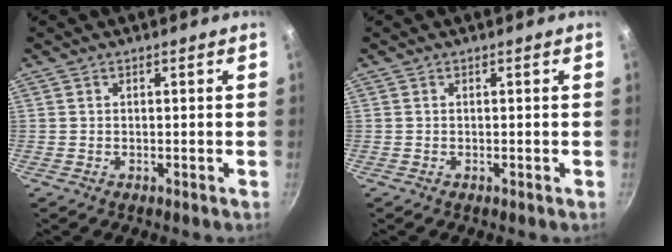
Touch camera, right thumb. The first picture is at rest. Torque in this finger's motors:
{"motor_torque": [0.01, -0.12, 0.12, 0.40, 0.02]}